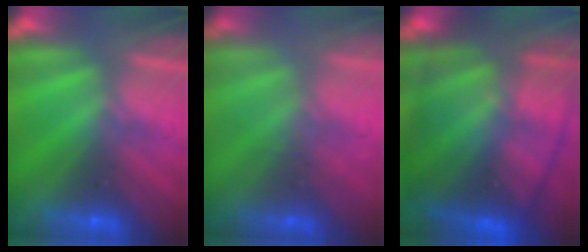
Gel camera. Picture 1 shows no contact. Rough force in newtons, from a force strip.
{"total": 1.6}
{"total": 7.2}